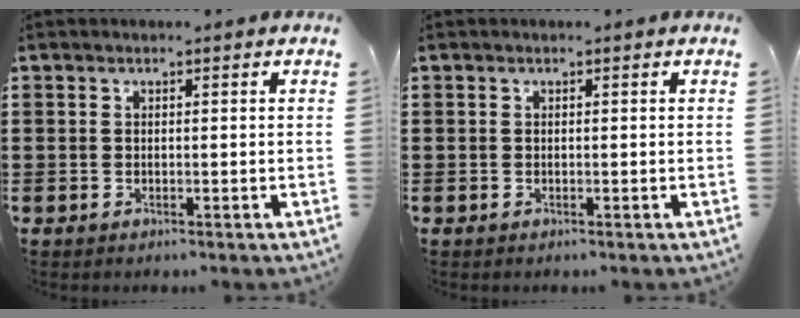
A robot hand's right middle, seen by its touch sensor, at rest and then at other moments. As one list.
[{"total": 0.0}]